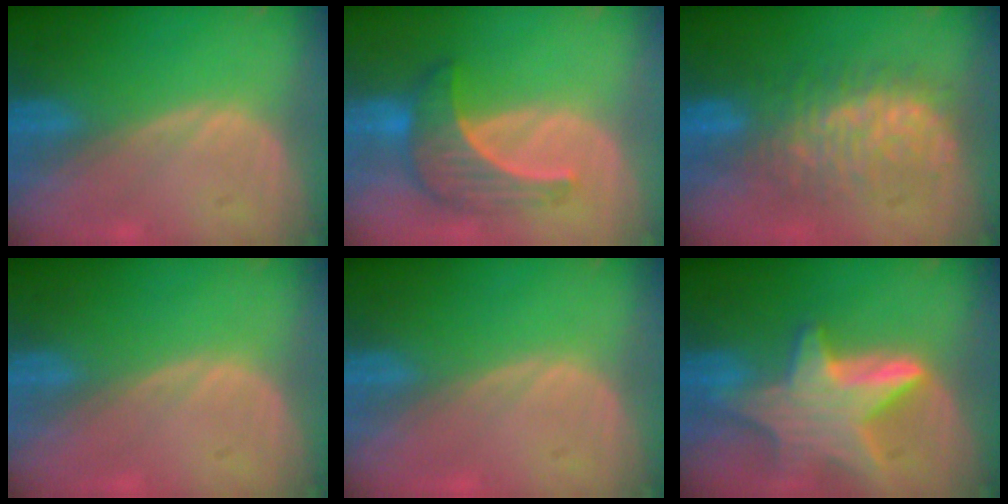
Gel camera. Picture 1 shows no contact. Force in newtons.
{"total": 7.0, "press": 6.9, "slide": 1.4}
{"total": 9.0, "press": 9.0, "slide": 0.6}
{"total": 0.0}
{"total": 0.0}
{"total": 9.5, "press": 9.5, "slide": 0.6}